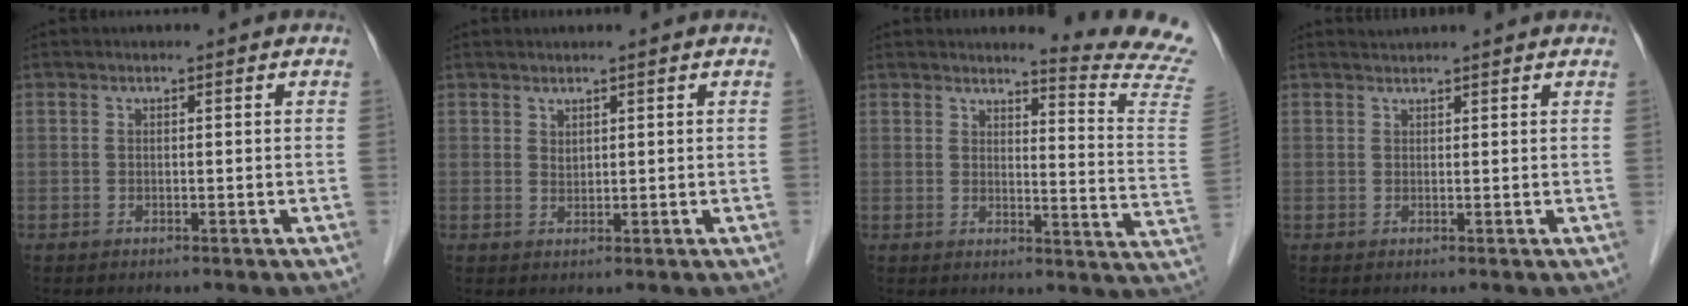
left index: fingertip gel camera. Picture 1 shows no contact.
{"total": 1.0, "force": [0.8, 0.4, 0.5], "torque": [-0.008, -0.004, 0.016]}
{"total": 12.4, "force": [12.0, -2.3, 2.1], "torque": [-0.027, -0.131, 0.118]}
{"total": 2.0, "force": [2.0, -0.2, 0.2], "torque": [-0.008, 0.018, 0.033]}